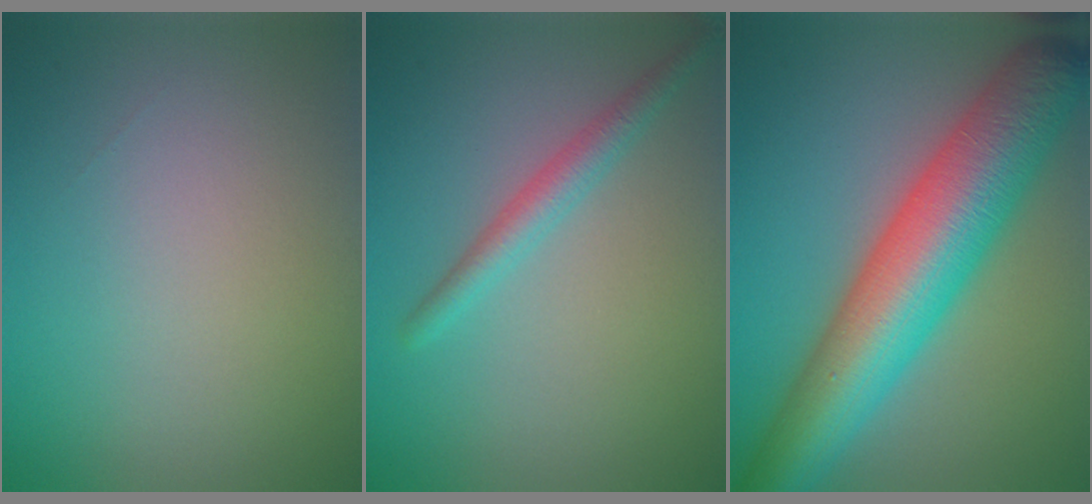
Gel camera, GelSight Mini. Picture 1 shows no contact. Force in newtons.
{"total": 2.2, "press": 2.2, "slide": 0.0}
{"total": 11.8, "press": 11.7, "slide": 0.2}